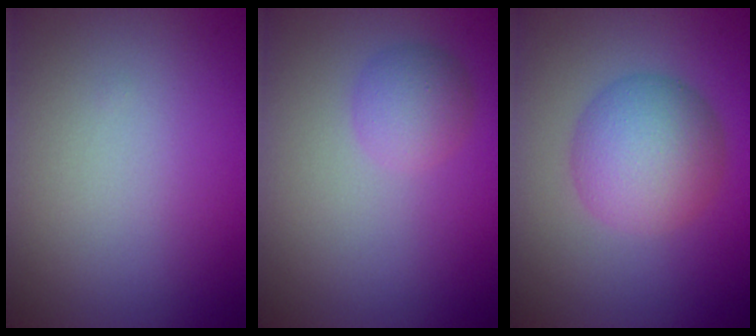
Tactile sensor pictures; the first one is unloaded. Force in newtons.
{"total": 2.3, "press": 2.3, "slide": 0.1}
{"total": 5.6, "press": 5.6, "slide": 0.1}